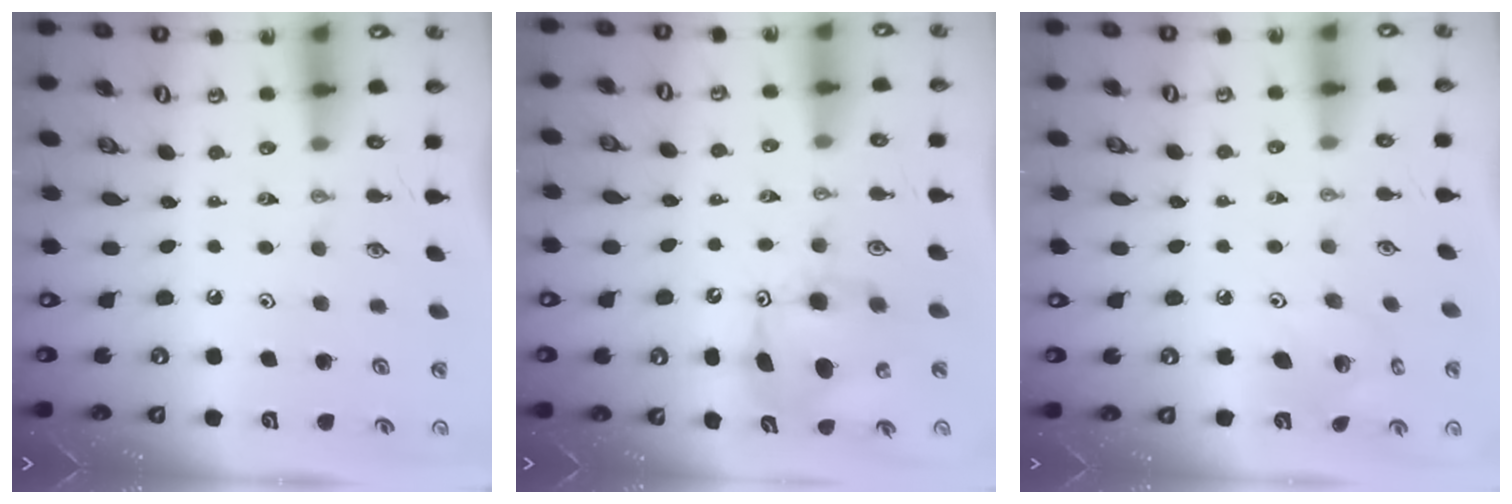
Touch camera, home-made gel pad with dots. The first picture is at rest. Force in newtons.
{"total": 9.4, "press": 9.3, "slide": 0.6}
{"total": 7.8, "press": 7.8, "slide": 0.3}